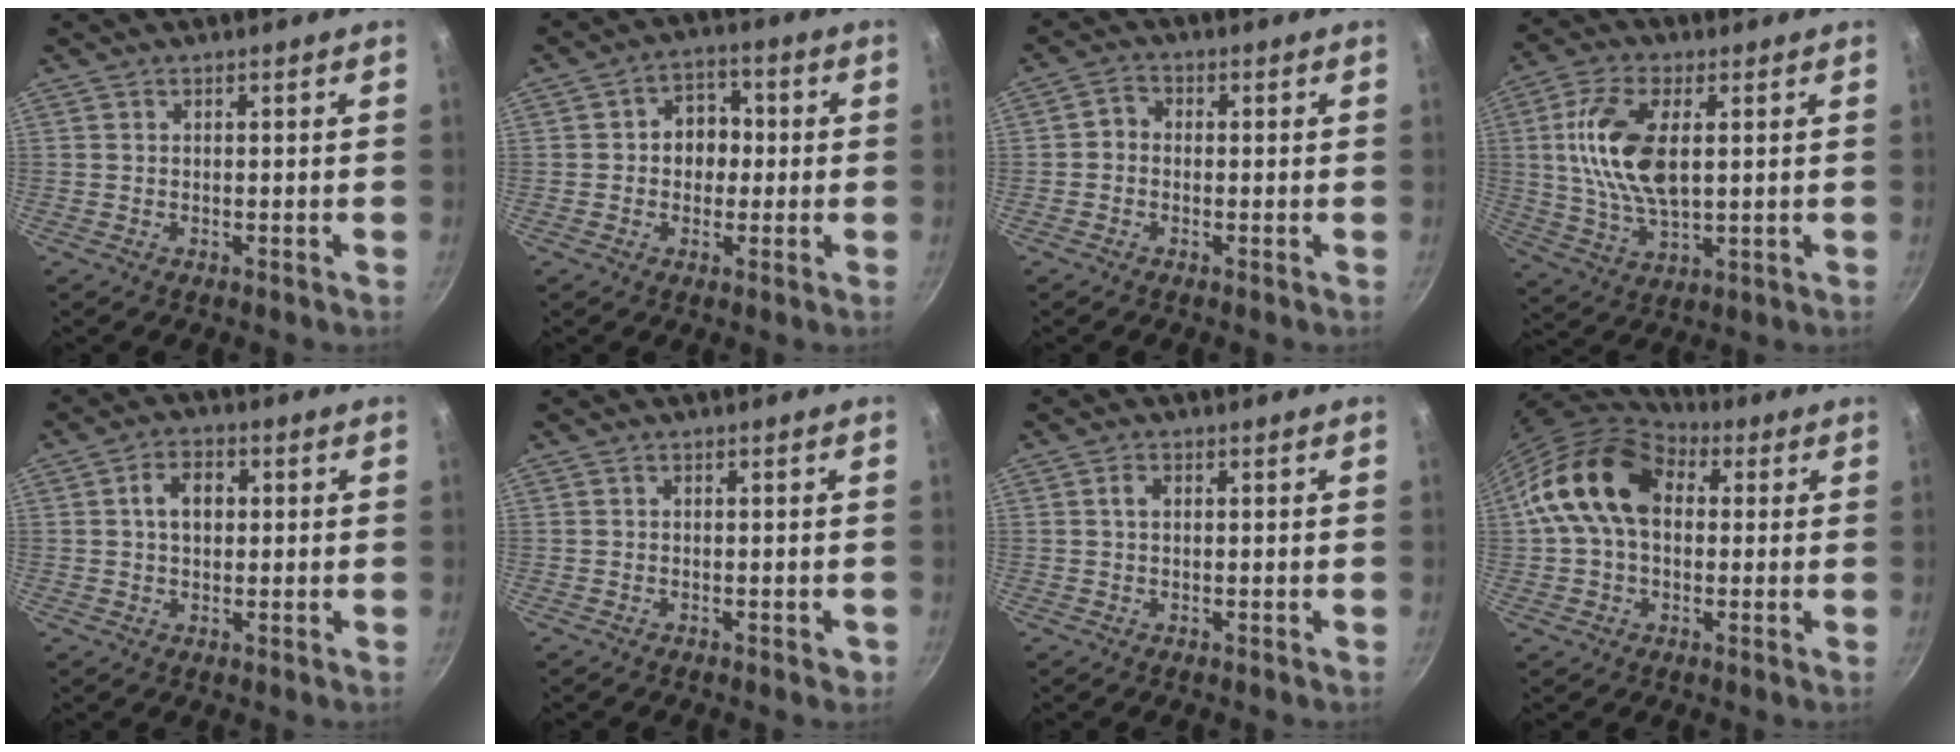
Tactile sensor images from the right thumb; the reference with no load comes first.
{"total": 6.8, "force": [0.0, 5.6, 3.9], "torque": [-0.006, 0.014, -0.007]}
{"total": 2.7, "force": [-0.5, 2.3, 1.3], "torque": [-0.016, 0.011, -0.021]}
{"total": 14.2, "force": [2.3, 7.2, 12.0], "torque": [-0.230, 0.001, 0.044]}
{"total": 5.4, "force": [0.8, 3.9, 3.7], "torque": [-0.043, 0.011, 0.007]}
{"total": 1.4, "force": [-0.6, 0.9, 0.9], "torque": [-0.004, 0.004, -0.008]}
{"total": 1.4, "force": [0.2, 1.0, 1.0], "torque": [-0.018, 0.003, 0.003]}
{"total": 15.9, "force": [2.3, 11.2, 11.1], "torque": [-0.175, 0.027, 0.024]}